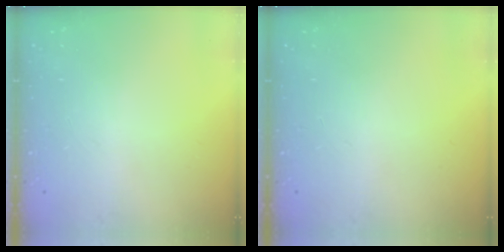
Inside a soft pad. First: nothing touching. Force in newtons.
{"total": 0.0}